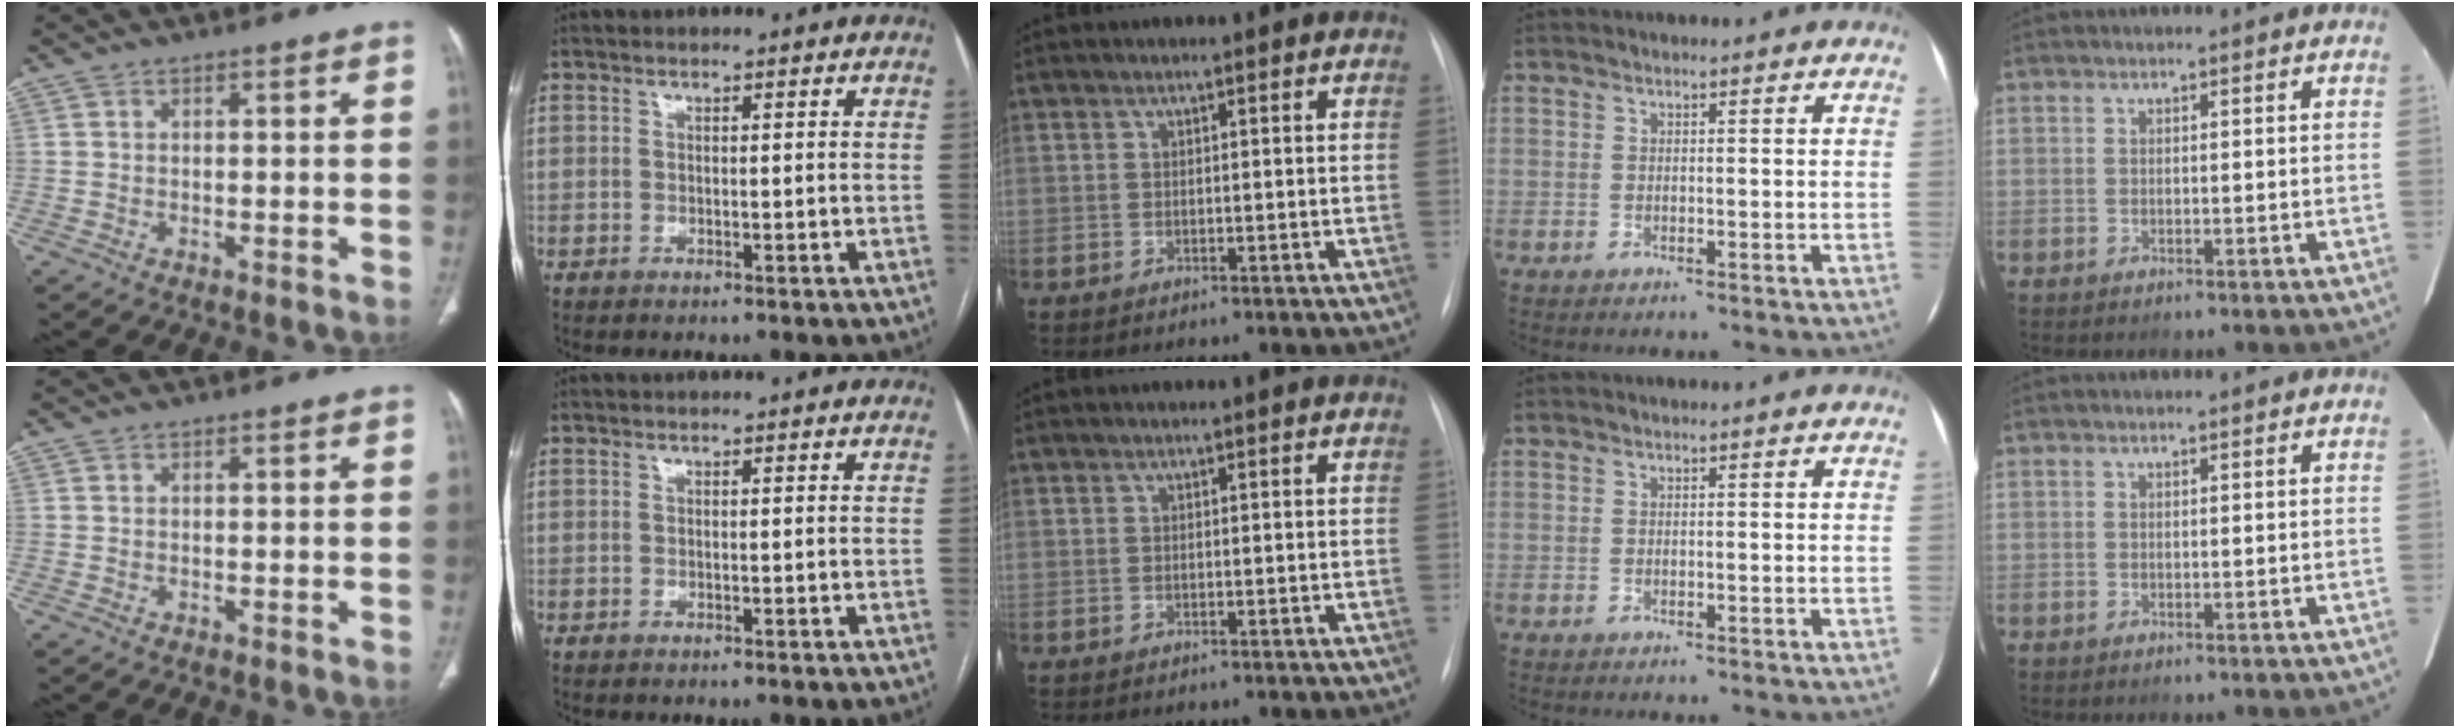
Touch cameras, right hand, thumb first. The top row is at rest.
{}